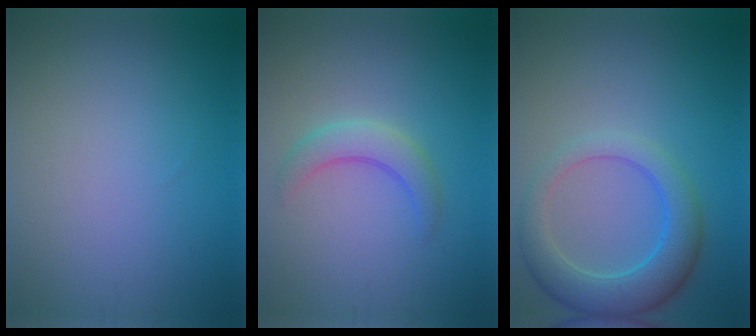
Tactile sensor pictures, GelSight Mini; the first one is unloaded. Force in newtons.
{"total": 2.9, "press": 2.9, "slide": 0.1}
{"total": 5.4, "press": 5.4, "slide": 0.3}